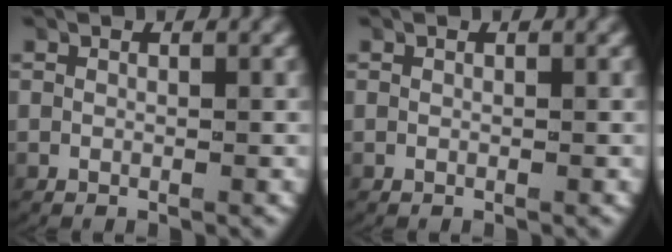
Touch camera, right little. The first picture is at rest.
{"total": 0.0}